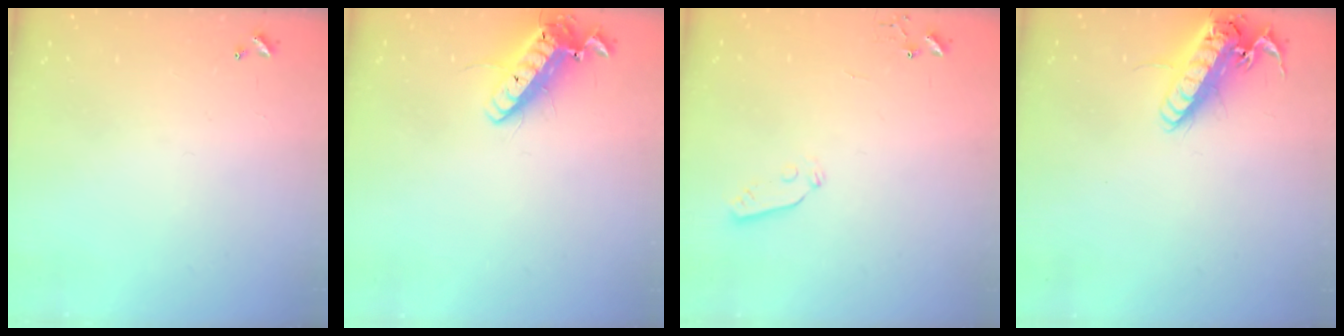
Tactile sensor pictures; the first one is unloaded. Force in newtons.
{"total": 14.7, "press": 14.4, "slide": 2.9}
{"total": 3.6, "press": 3.6, "slide": 0.6}
{"total": 17.4, "press": 17.1, "slide": 3.3}